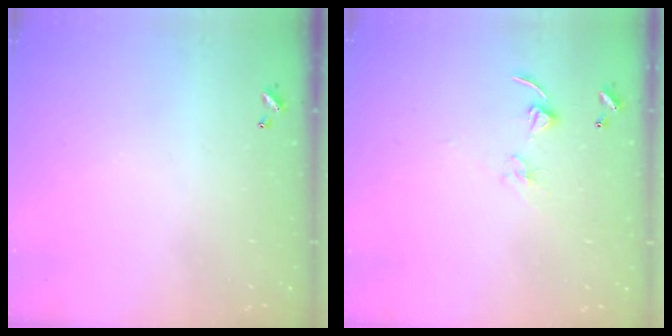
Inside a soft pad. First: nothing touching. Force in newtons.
{"total": 2.7, "press": 2.7, "slide": 0.2}